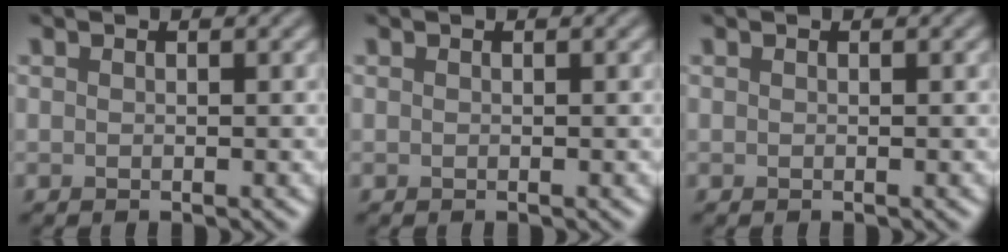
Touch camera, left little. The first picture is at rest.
{"total": 0.0}
{"total": 0.0}